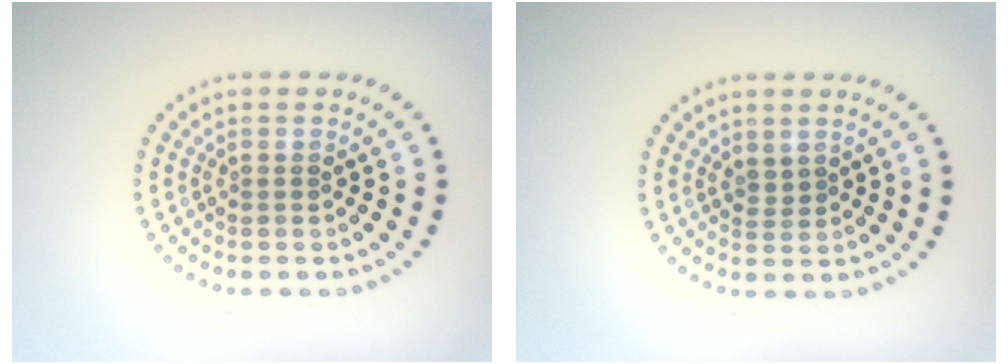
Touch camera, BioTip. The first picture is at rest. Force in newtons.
{"total": 0.6, "press": 0.4, "slide": 0.5}